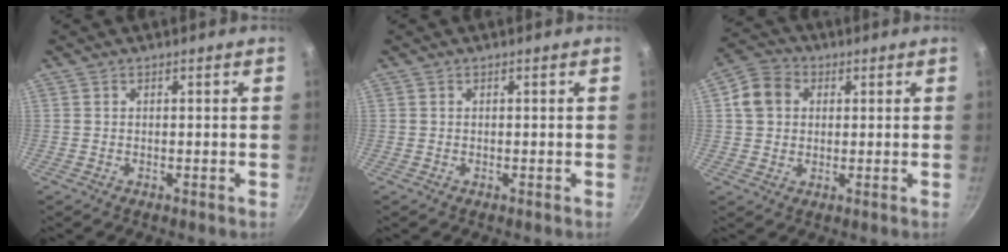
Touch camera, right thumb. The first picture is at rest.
{"total": 0.0}
{"total": 7.3, "force": [1.5, 6.1, 3.6], "torque": [-0.046, 0.009, 0.014]}